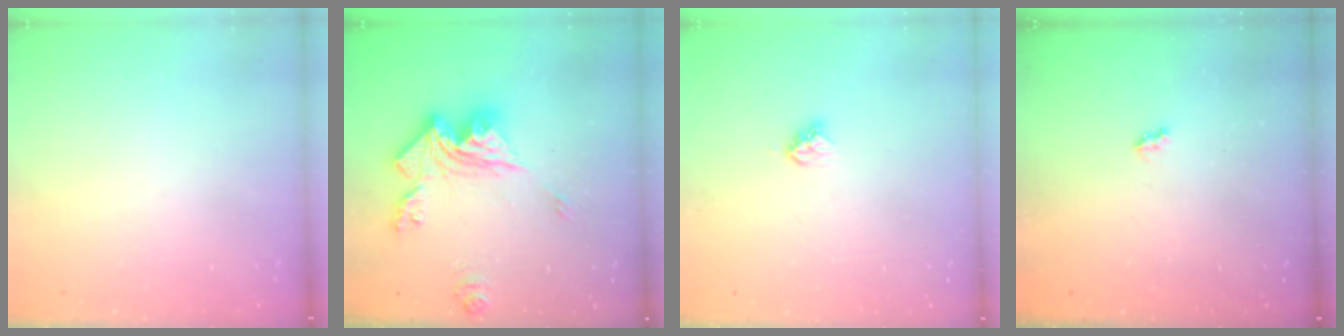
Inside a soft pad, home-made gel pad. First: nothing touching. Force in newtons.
{"total": 15.6, "press": 15.5, "slide": 1.8}
{"total": 4.4, "press": 4.4, "slide": 0.6}
{"total": 2.7, "press": 2.7, "slide": 0.4}